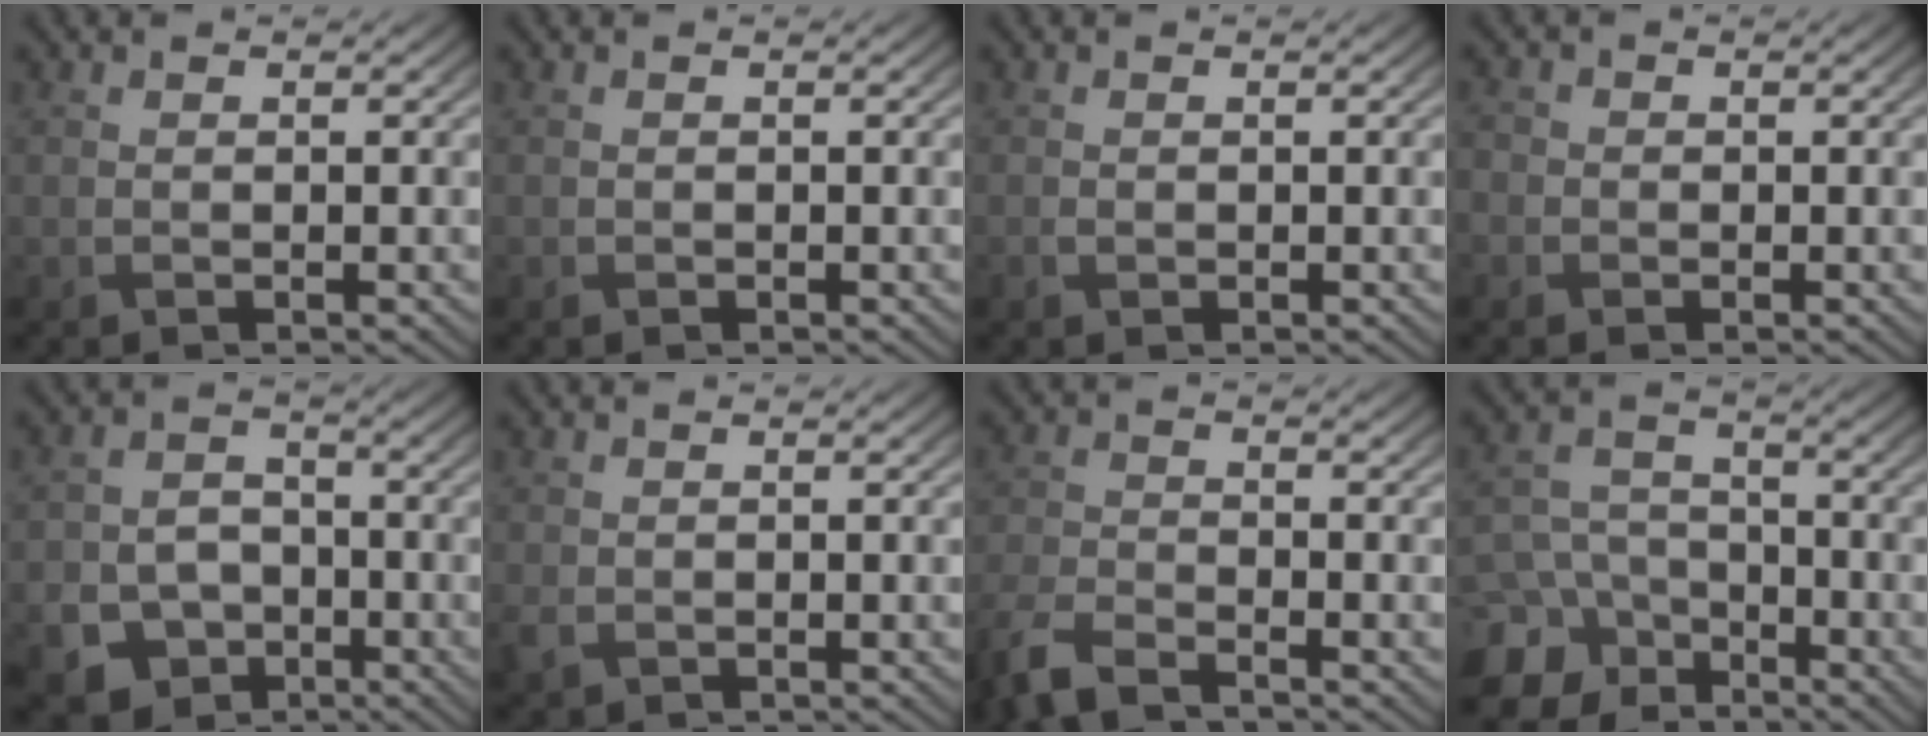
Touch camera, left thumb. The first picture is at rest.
{"total": 0.0}
{"total": 0.6, "force": [-0.2, 0.5, 0.4], "torque": [-0.009, -0.003, -0.004]}
{"total": 1.7, "force": [-0.5, 1.6, 0.3], "torque": [-0.004, 0.001, -0.015]}
{"total": 7.7, "force": [-3.9, 6.0, 3.0], "torque": [-0.060, -0.016, -0.080]}
{"total": 1.7, "force": [-0.7, 1.4, 0.8], "torque": [-0.023, -0.011, -0.017]}
{"total": 5.4, "force": [-4.5, 1.5, 2.5], "torque": [-0.058, -0.011, -0.101]}
{"total": 12.1, "force": [-7.7, 8.7, 3.5], "torque": [-0.114, -0.047, -0.135]}